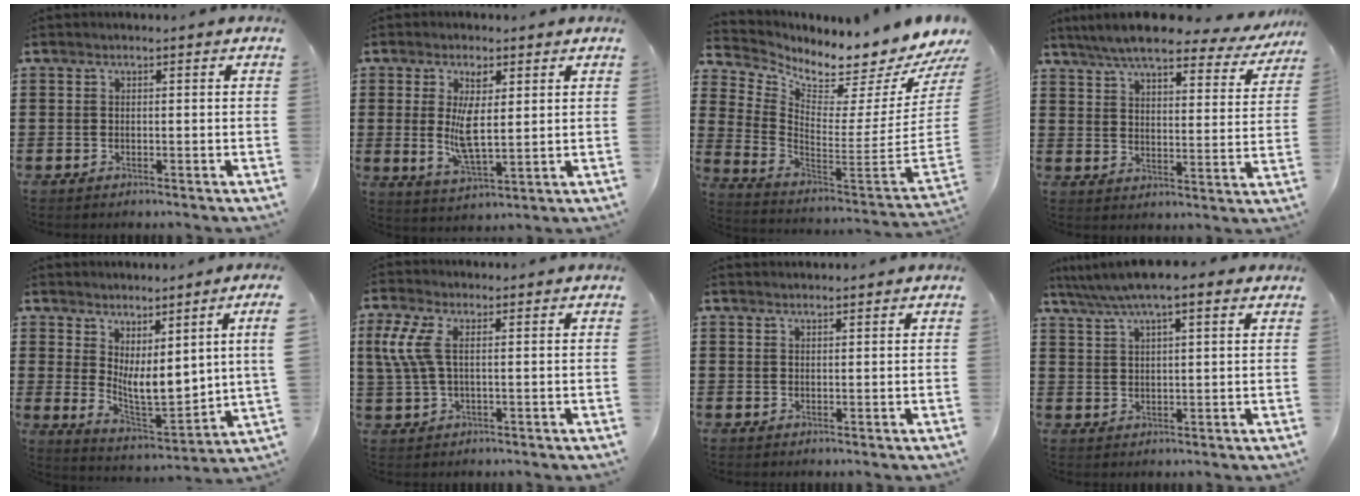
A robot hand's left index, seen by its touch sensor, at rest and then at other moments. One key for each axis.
{"total": 6.7, "fx": 1.6, "fy": 2.7, "fz": 5.9, "tx": -0.102, "ty": 0.000, "tz": 0.026}
{"total": 3.1, "fx": 3.0, "fy": 0.1, "fz": 0.4, "tx": -0.023, "ty": -0.064, "tz": 0.042}
{"total": 7.8, "fx": 6.8, "fy": 0.9, "fz": 3.6, "tx": -0.098, "ty": -0.028, "tz": 0.120}
{"total": 6.4, "fx": 2.4, "fy": 1.5, "fz": 5.7, "tx": -0.119, "ty": -0.030, "tz": 0.040}
{"total": 5.4, "fx": 1.2, "fy": 2.0, "fz": 4.9, "tx": -0.128, "ty": -0.008, "tz": 0.013}
{"total": 1.1, "fx": 1.1, "fy": 0.0, "fz": 0.2, "tx": -0.005, "ty": -0.001, "tz": 0.022}
{"total": 5.9, "fx": 4.4, "fy": 0.8, "fz": 3.8, "tx": -0.084, "ty": -0.005, "tz": 0.077}